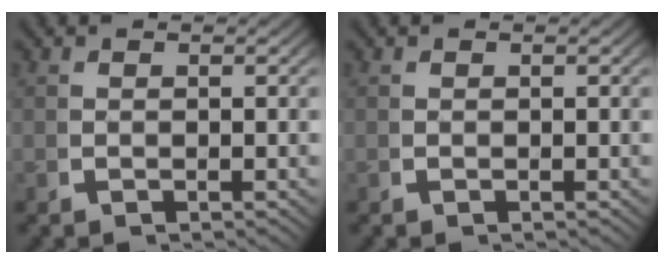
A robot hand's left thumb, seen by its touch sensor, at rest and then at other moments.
{"total": 0.0}